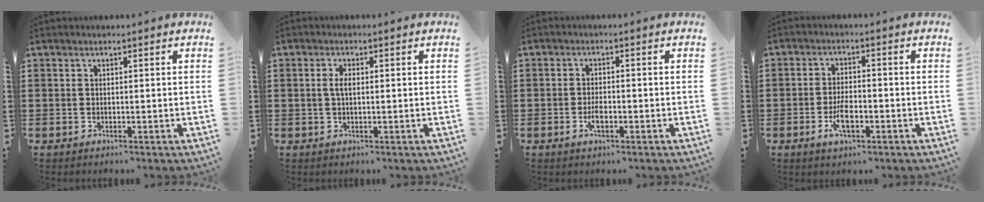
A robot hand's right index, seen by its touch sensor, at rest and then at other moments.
{"total": 2.2, "force": [0.2, 0.9, 2.0], "torque": [-0.041, 0.004, 0.001]}
{"total": 2.5, "force": [-0.9, 1.0, 2.1], "torque": [-0.040, 0.002, -0.017]}
{"total": 4.5, "force": [-1.8, 1.8, 3.7], "torque": [-0.076, 0.001, -0.034]}